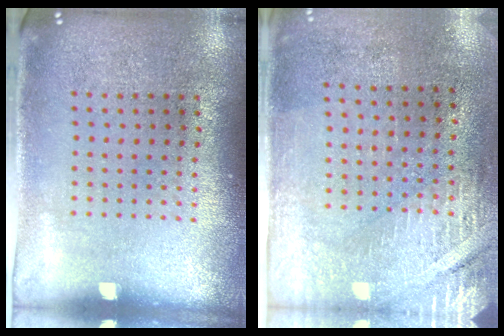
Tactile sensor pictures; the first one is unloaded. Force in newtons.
{"total": 2.9, "press": 2.5, "slide": 1.4}